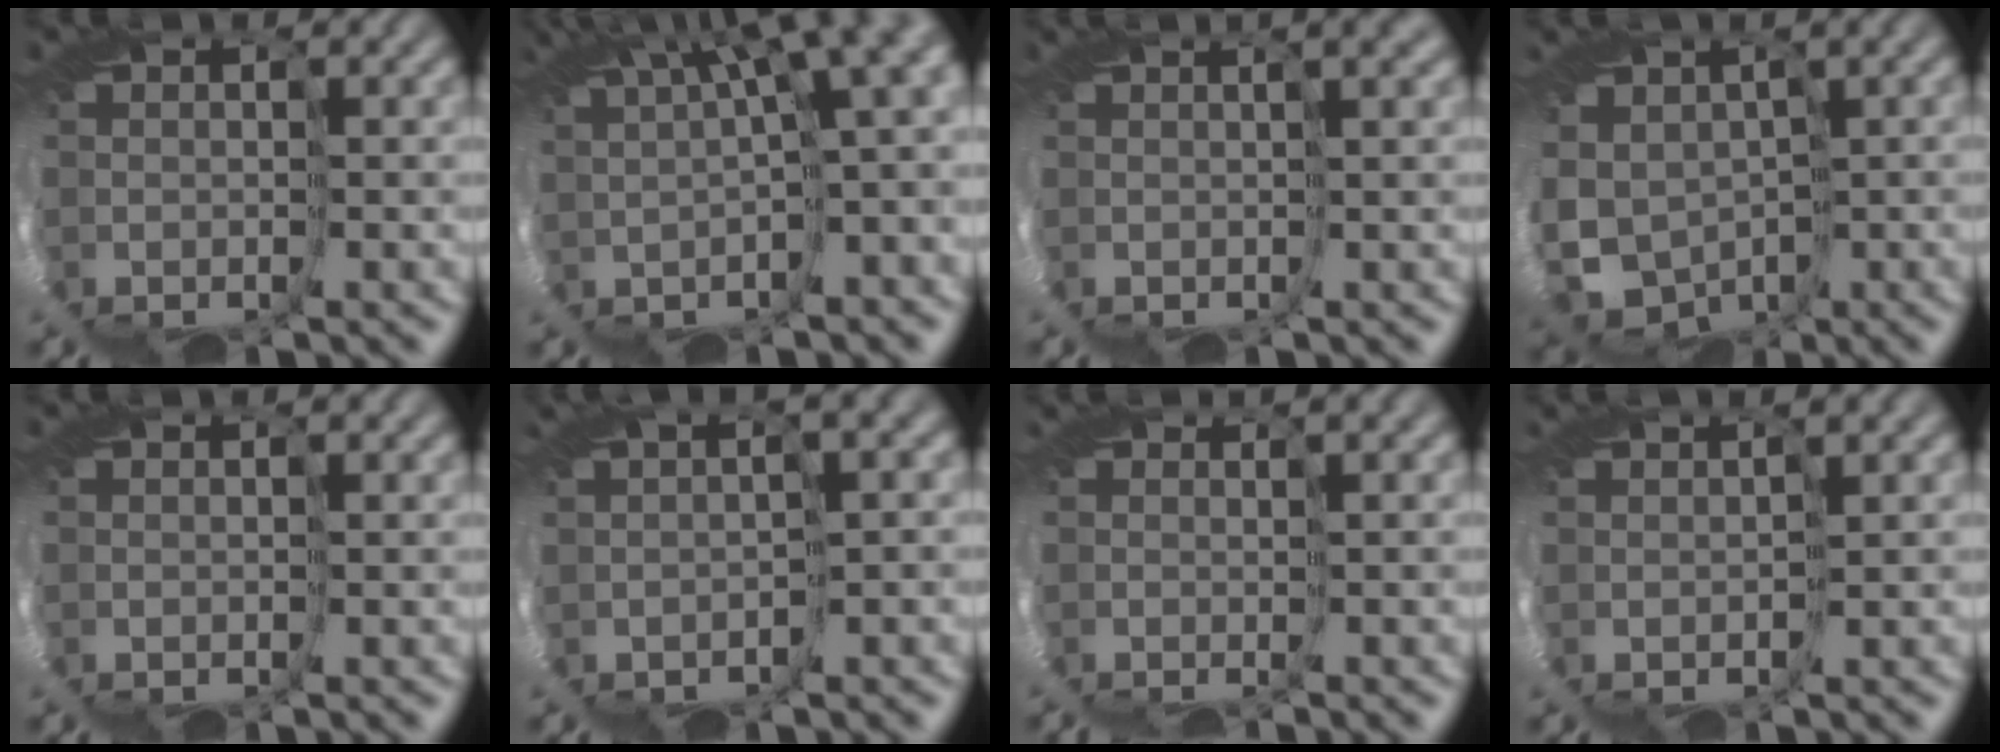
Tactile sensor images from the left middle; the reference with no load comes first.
{"total": 8.4, "force": [4.4, -0.2, 7.1], "torque": [-0.070, 0.016, 0.103]}
{"total": 3.0, "force": [0.1, -2.9, -1.0], "torque": [0.012, -0.004, 0.013]}
{"total": 4.3, "force": [0.0, 4.2, 0.9], "torque": [-0.061, -0.041, -0.011]}
{"total": 0.0}
{"total": 3.1, "force": [-0.2, -2.9, -1.0], "torque": [0.014, -0.007, 0.007]}
{"total": 2.9, "force": [-1.1, -2.5, -1.2], "torque": [0.010, -0.009, -0.001]}
{"total": 3.3, "force": [0.4, -2.7, -1.8], "torque": [0.026, -0.005, 0.013]}